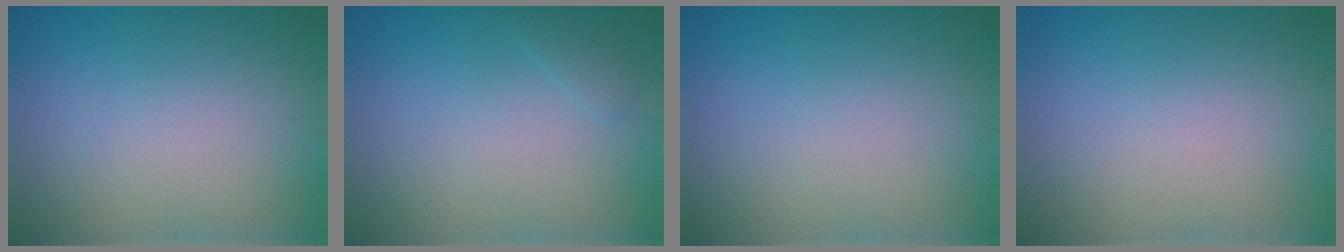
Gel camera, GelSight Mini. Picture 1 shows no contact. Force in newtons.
{"total": 0.9, "press": 0.9, "slide": 0.1}
{"total": 0.0}
{"total": 0.0}